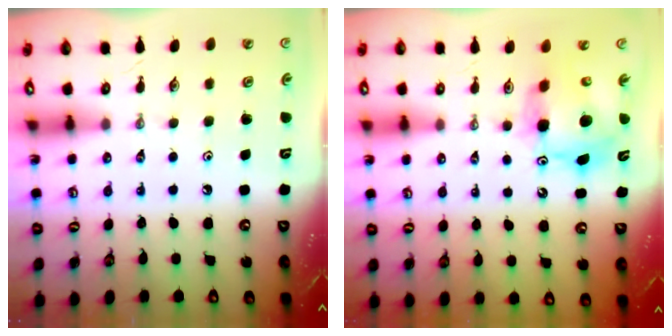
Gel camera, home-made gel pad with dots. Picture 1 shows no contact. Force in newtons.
{"total": 11.6, "press": 11.5, "slide": 1.1}